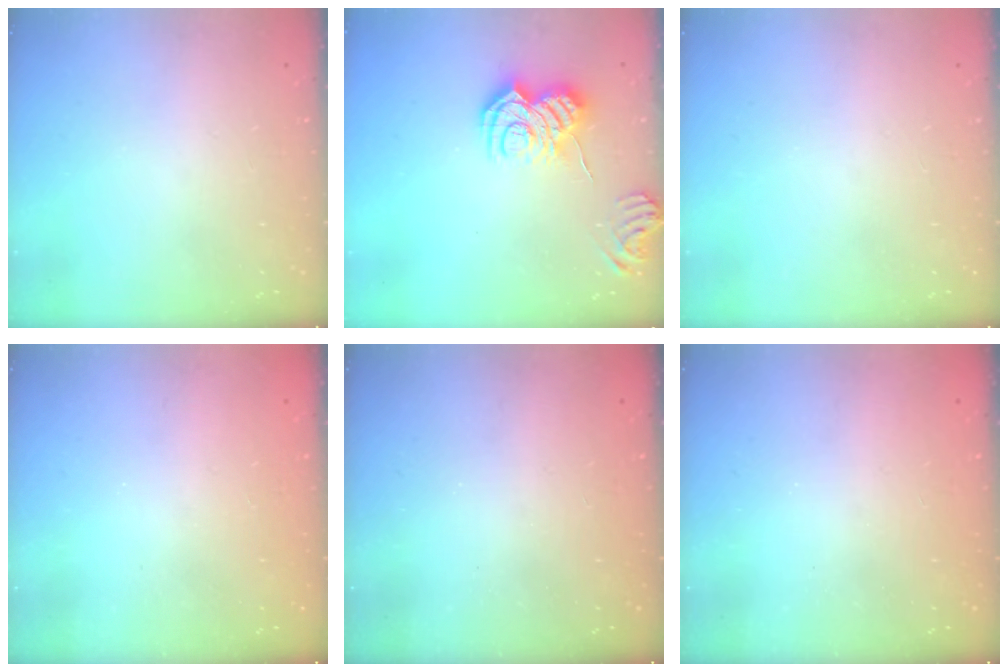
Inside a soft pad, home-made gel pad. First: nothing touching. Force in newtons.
{"total": 10.1, "press": 10.1, "slide": 0.9}
{"total": 0.0}
{"total": 2.3, "press": 2.2, "slide": 0.8}
{"total": 2.3, "press": 2.1, "slide": 0.8}
{"total": 2.3, "press": 2.1, "slide": 0.8}